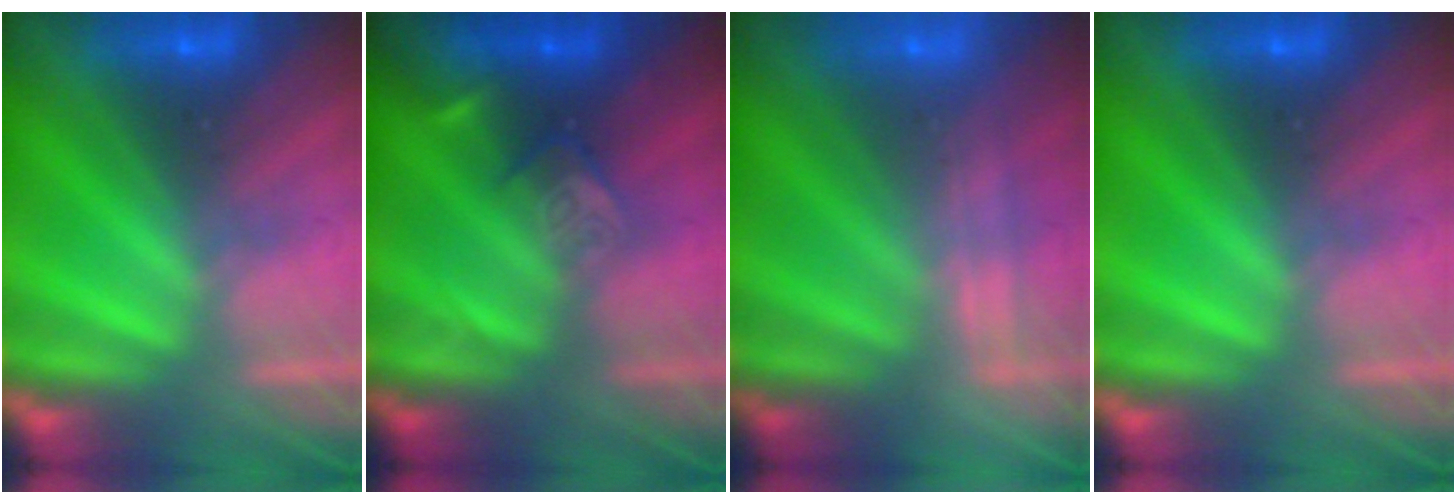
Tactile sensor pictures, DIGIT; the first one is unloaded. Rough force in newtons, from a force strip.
{"total": 2.4}
{"total": 2.2}
{"total": 0.0}